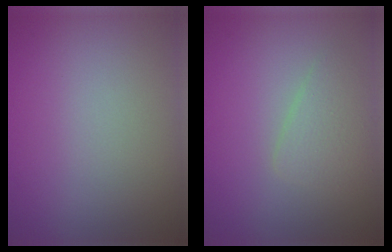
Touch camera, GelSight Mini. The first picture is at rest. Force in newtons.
{"total": 2.3, "press": 2.3, "slide": 0.0}